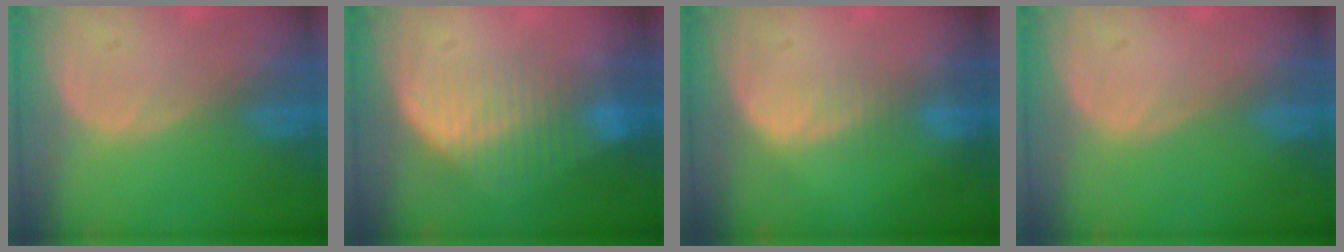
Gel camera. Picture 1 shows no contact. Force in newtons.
{"total": 7.2, "press": 6.7, "slide": 2.9}
{"total": 2.4, "press": 2.4, "slide": 0.2}
{"total": 0.0}